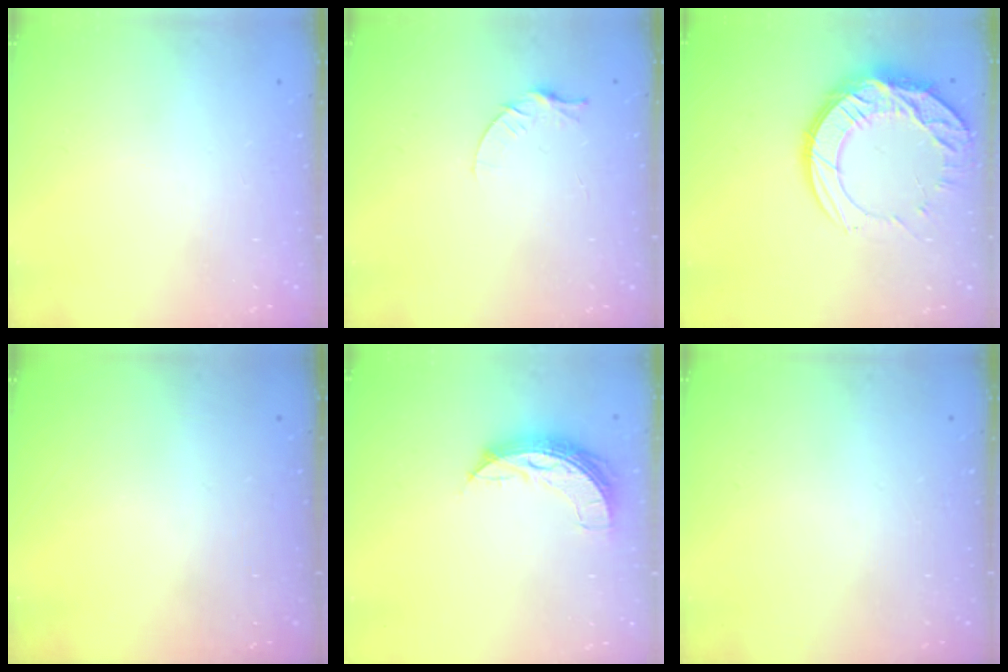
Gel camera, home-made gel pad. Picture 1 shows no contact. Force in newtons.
{"total": 4.4, "press": 4.4, "slide": 0.5}
{"total": 17.2, "press": 17.2, "slide": 1.0}
{"total": 0.0}
{"total": 7.0, "press": 7.0, "slide": 0.7}
{"total": 0.0}